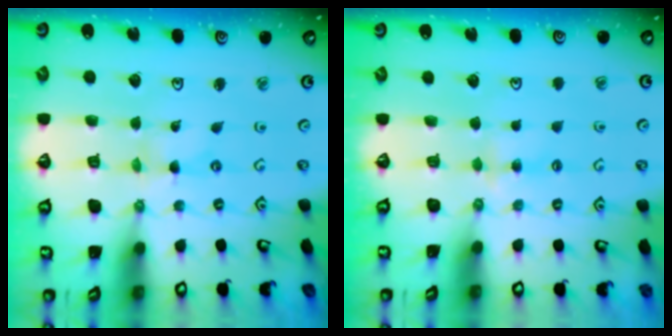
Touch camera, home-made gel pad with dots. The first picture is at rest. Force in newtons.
{"total": 3.0, "press": 3.0, "slide": 0.5}